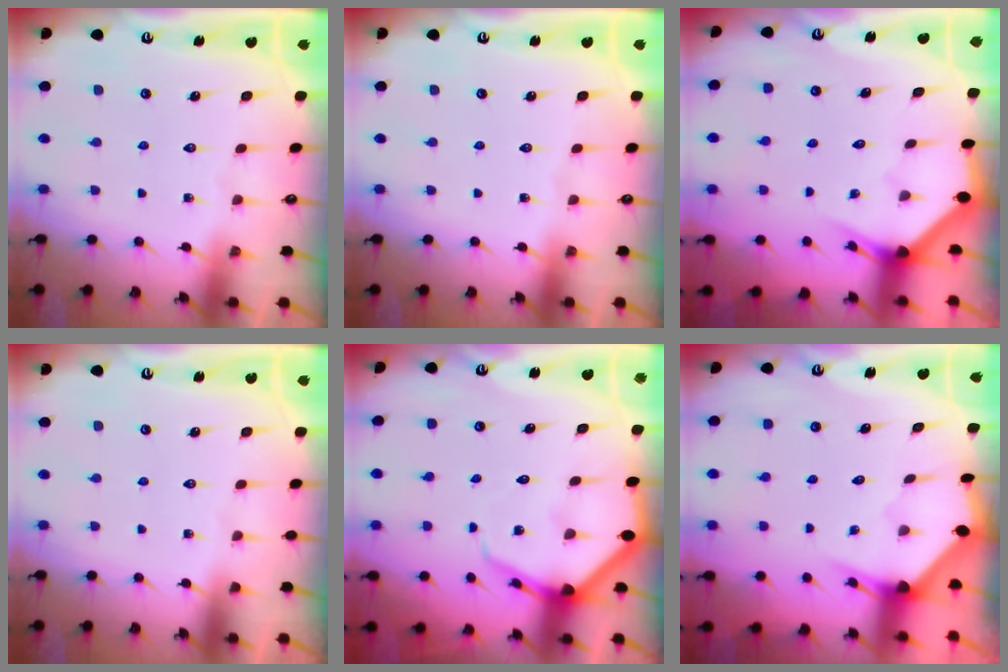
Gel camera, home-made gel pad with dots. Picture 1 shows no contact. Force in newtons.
{"total": 0.0}
{"total": 3.0, "press": 3.0, "slide": 0.1}
{"total": 0.0}
{"total": 6.6, "press": 6.5, "slide": 0.7}
{"total": 2.9, "press": 2.9, "slide": 0.2}